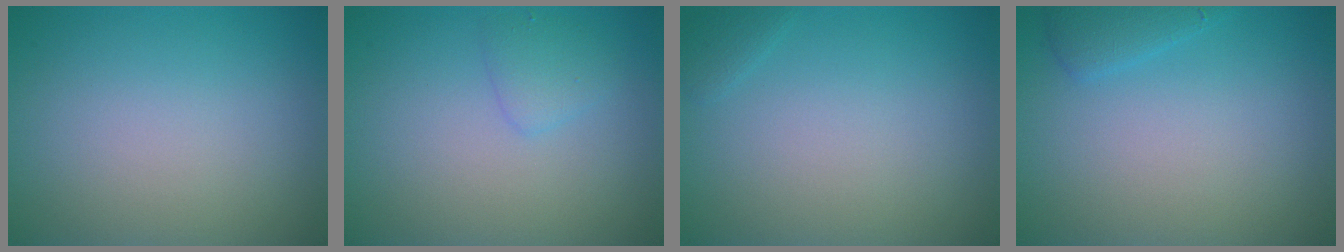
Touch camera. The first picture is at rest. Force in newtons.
{"total": 1.4, "press": 1.4, "slide": 0.1}
{"total": 0.7, "press": 0.7, "slide": 0.1}
{"total": 1.4, "press": 1.4, "slide": 0.1}